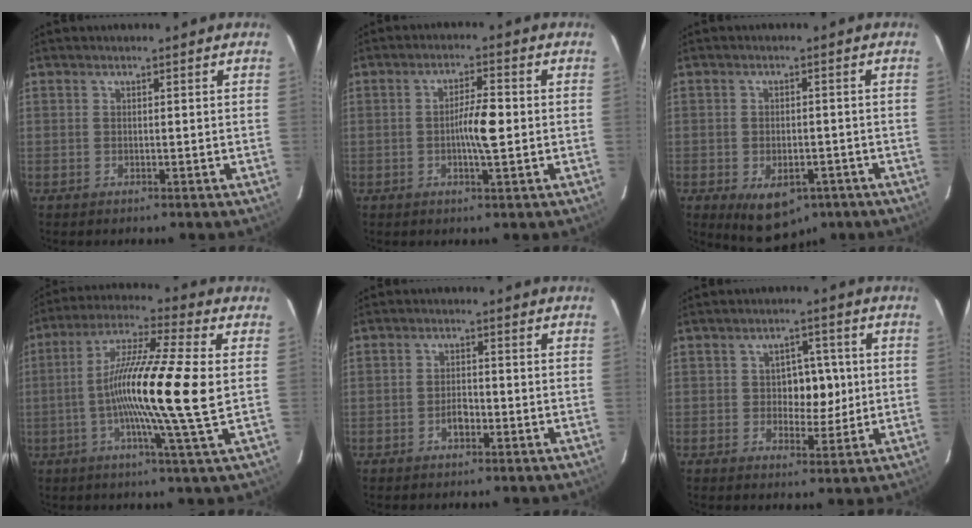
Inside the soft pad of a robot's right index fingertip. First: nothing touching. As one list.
[{"total": 5.1, "force": [-0.5, 0.5, 5.0], "torque": [-0.091, 0.004, -0.010]}, {"total": 8.2, "force": [-4.5, 4.7, 5.0], "torque": [-0.073, -0.006, -0.058]}, {"total": 16.3, "force": [-0.9, -1.1, 16.2], "torque": [-0.291, -0.006, -0.032]}, {"total": 2.4, "force": [-1.1, 1.2, 1.8], "torque": [-0.030, 0.005, -0.020]}, {"total": 5.7, "force": [0.2, 3.6, 4.3], "torque": [-0.056, 0.013, 0.009]}]